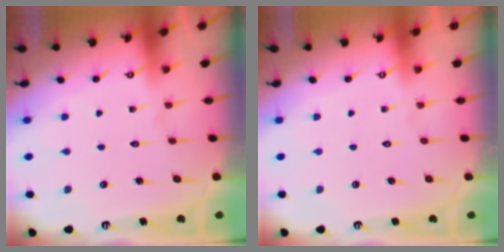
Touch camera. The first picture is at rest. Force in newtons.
{"total": 0.0}